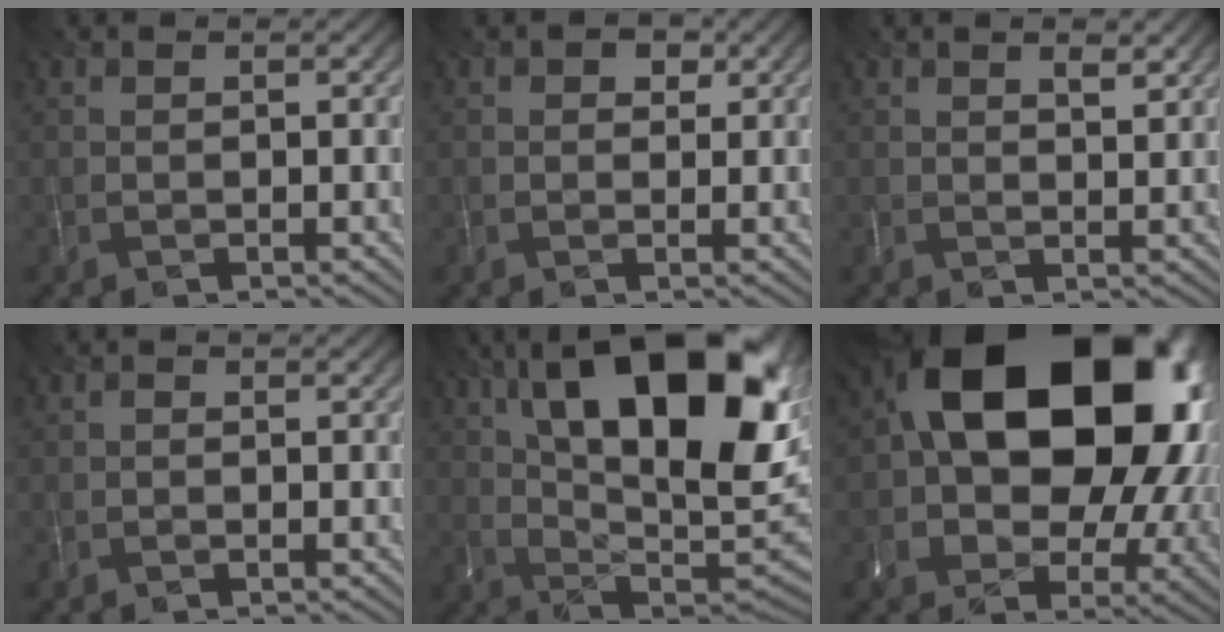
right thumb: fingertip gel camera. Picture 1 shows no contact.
{"total": 2.3, "force": [1.0, 1.8, 1.1], "torque": [-0.018, -0.003, 0.009]}
{"total": 2.3, "force": [1.5, 0.9, 1.5], "torque": [-0.026, -0.003, 0.028]}
{"total": 0.5, "force": [-0.2, 0.4, 0.2], "torque": [-0.004, -0.001, -0.006]}
{"total": 22.3, "force": [8.8, 10.7, 17.5], "torque": [-0.280, 0.032, 0.138]}
{"total": 23.2, "force": [5.0, 16.4, 15.6], "torque": [-0.290, 0.002, 0.108]}